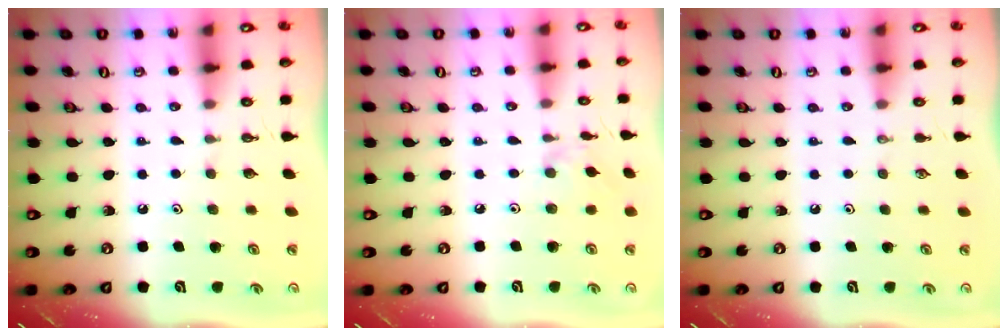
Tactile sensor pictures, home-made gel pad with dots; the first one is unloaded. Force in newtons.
{"total": 2.1, "press": 2.1, "slide": 0.4}
{"total": 0.0}